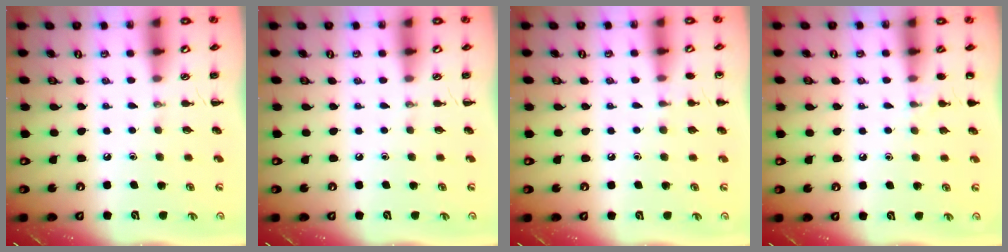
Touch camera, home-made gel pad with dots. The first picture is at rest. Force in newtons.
{"total": 0.0}
{"total": 5.0, "press": 4.7, "slide": 1.5}
{"total": 5.6, "press": 5.2, "slide": 1.9}